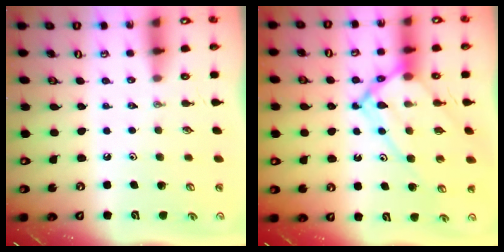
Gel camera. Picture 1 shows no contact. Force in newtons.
{"total": 14.4, "press": 14.4, "slide": 1.4}